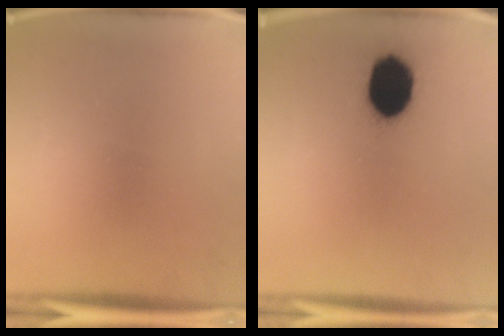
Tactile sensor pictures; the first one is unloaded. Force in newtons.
{"total": 12.3}